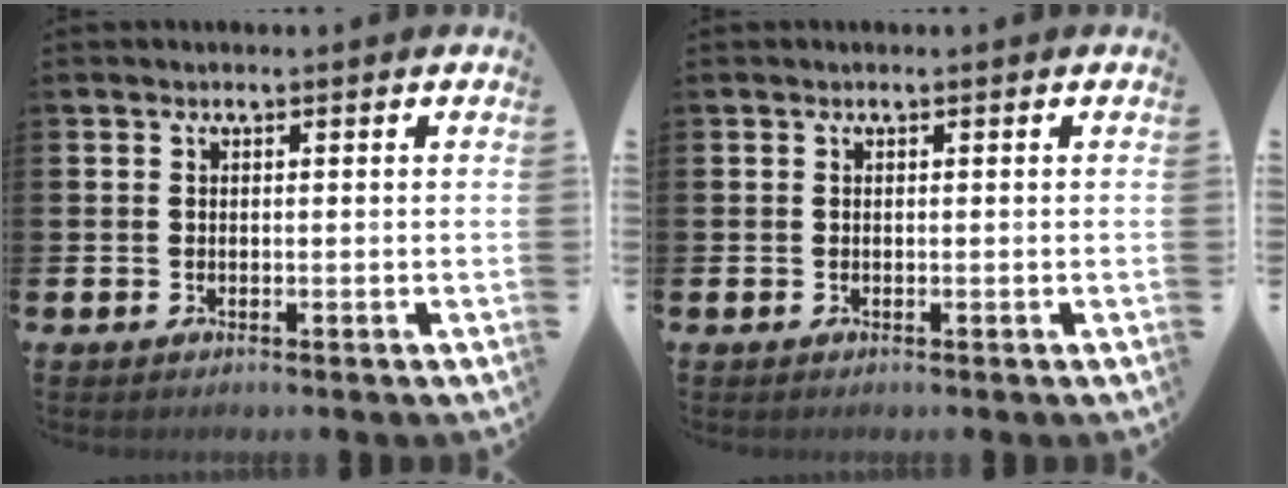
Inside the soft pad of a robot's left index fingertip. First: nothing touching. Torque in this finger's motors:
{"motor_torque": [0.00, 0.00, 0.00, 0.00]}